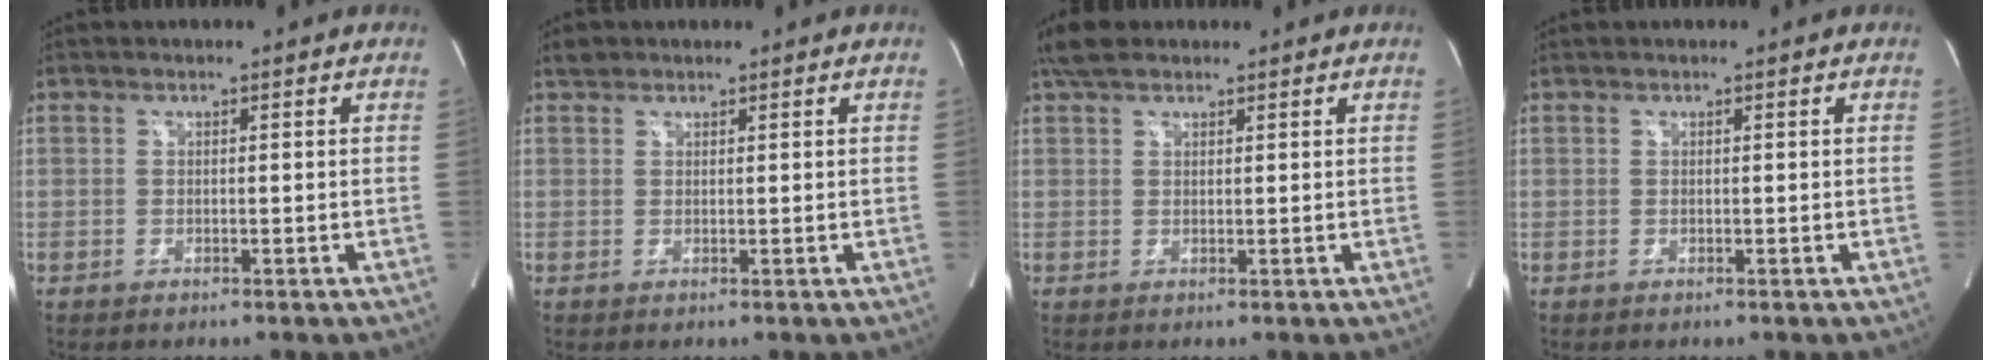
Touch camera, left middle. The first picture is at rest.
{"total": 1.3, "force": [1.1, 0.7, 0.0], "torque": [-0.003, 0.009, 0.017]}
{"total": 3.7, "force": [2.9, 1.7, 1.5], "torque": [-0.037, 0.021, 0.056]}
{"total": 0.0}